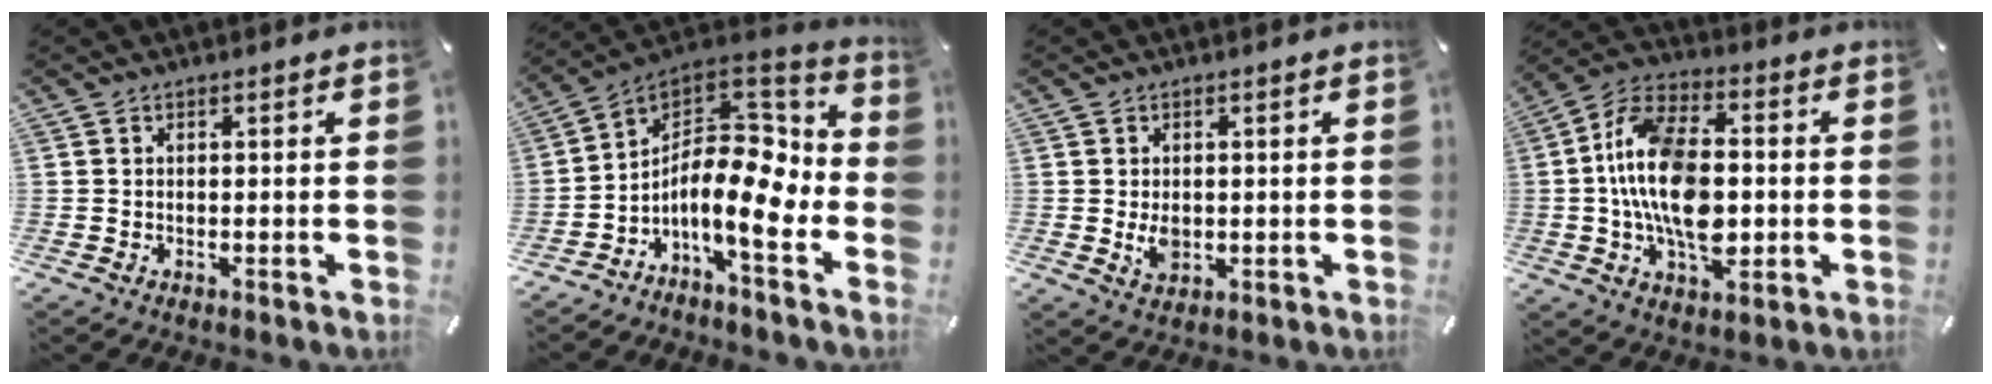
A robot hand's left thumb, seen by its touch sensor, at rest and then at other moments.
{"total": 15.0, "force": [-3.7, 7.4, 12.4], "torque": [-0.224, -0.023, -0.066]}
{"total": 3.8, "force": [-0.3, 2.7, 2.6], "torque": [-0.054, -0.004, -0.008]}
{"total": 17.3, "force": [-1.3, 10.1, 14.0], "torque": [-0.284, 0.008, -0.024]}